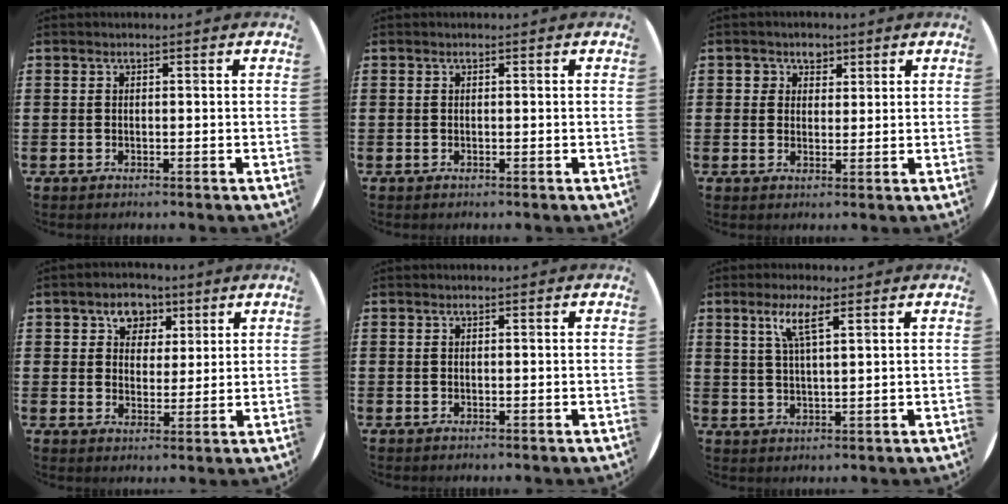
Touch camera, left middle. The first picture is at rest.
{"total": 0.0}
{"total": 2.5, "force": [1.5, 1.9, 0.4], "torque": [0.002, 0.002, 0.024]}
{"total": 4.7, "force": [2.8, 3.5, 1.3], "torque": [-0.018, 0.008, 0.046]}
{"total": 0.0}
{"total": 4.6, "force": [2.7, 0.7, 3.7], "torque": [-0.081, 0.008, 0.044]}